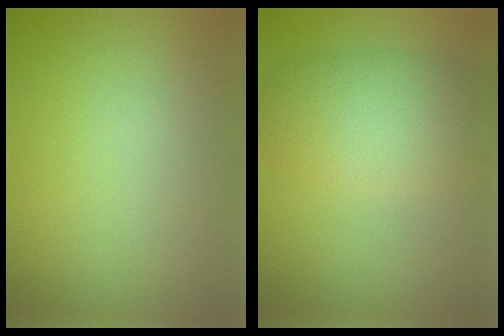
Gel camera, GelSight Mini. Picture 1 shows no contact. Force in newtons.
{"total": 6.1, "press": 6.1, "slide": 0.5}